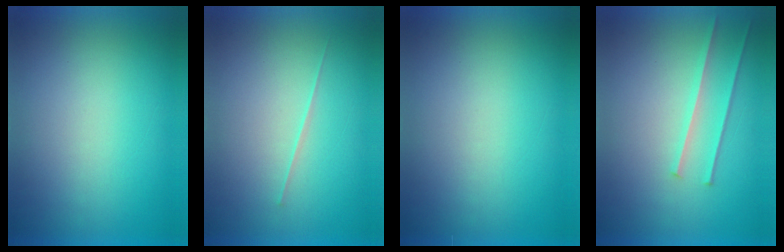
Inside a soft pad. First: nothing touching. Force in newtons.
{"total": 1.3}
{"total": 1.1}
{"total": 2.2}